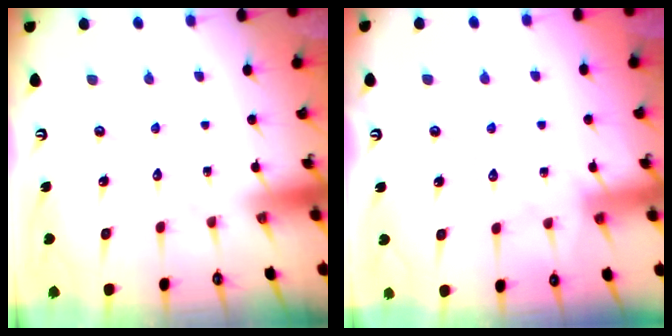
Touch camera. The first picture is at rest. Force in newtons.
{"total": 6.0, "press": 5.9, "slide": 0.7}